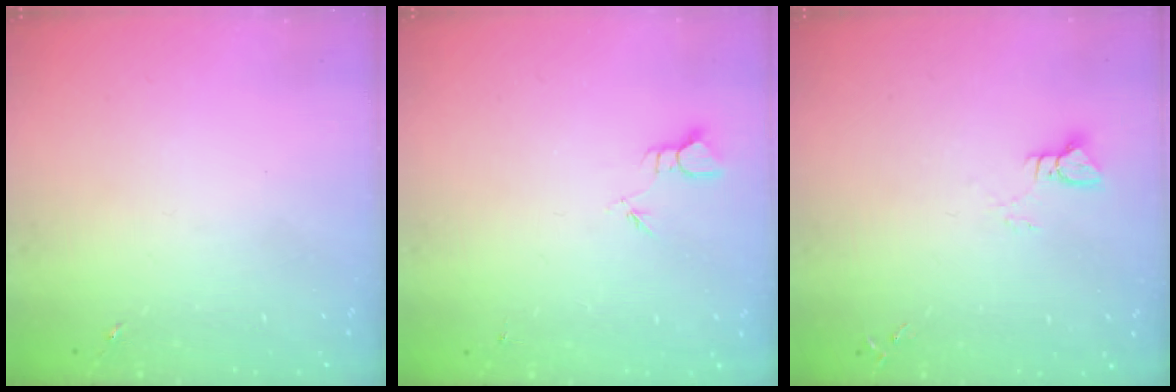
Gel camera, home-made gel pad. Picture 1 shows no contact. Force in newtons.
{"total": 2.3, "press": 2.3, "slide": 0.1}
{"total": 3.0, "press": 3.0, "slide": 0.3}